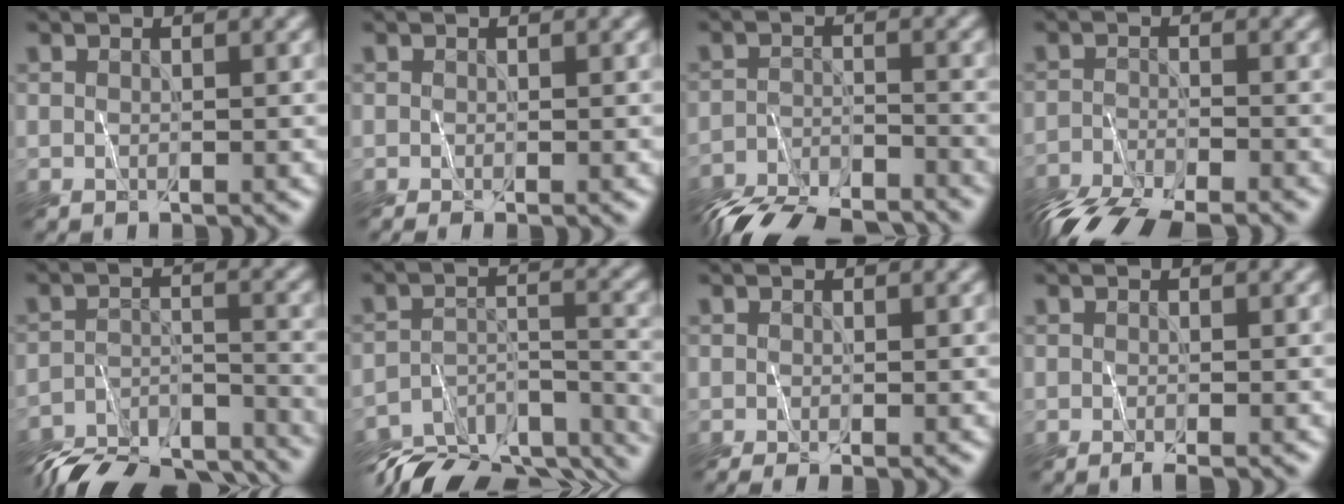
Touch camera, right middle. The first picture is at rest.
{"total": 0.7, "force": [-0.2, 0.1, 0.6], "torque": [-0.013, -0.003, -0.008]}
{"total": 8.8, "force": [-8.4, 1.5, 2.1], "torque": [-0.043, -0.025, -0.146]}
{"total": 7.2, "force": [-6.5, 1.4, 2.8], "torque": [-0.054, -0.034, -0.118]}
{"total": 10.7, "force": [-10.4, 1.7, 1.9], "torque": [-0.031, -0.012, -0.166]}
{"total": 11.9, "force": [-11.3, 2.7, 2.6], "torque": [-0.037, -0.002, -0.158]}
{"total": 1.0, "force": [-0.4, 0.3, 0.9], "torque": [-0.020, -0.003, -0.009]}
{"total": 1.4, "force": [-0.7, 0.3, 1.2], "torque": [-0.019, -0.004, -0.014]}